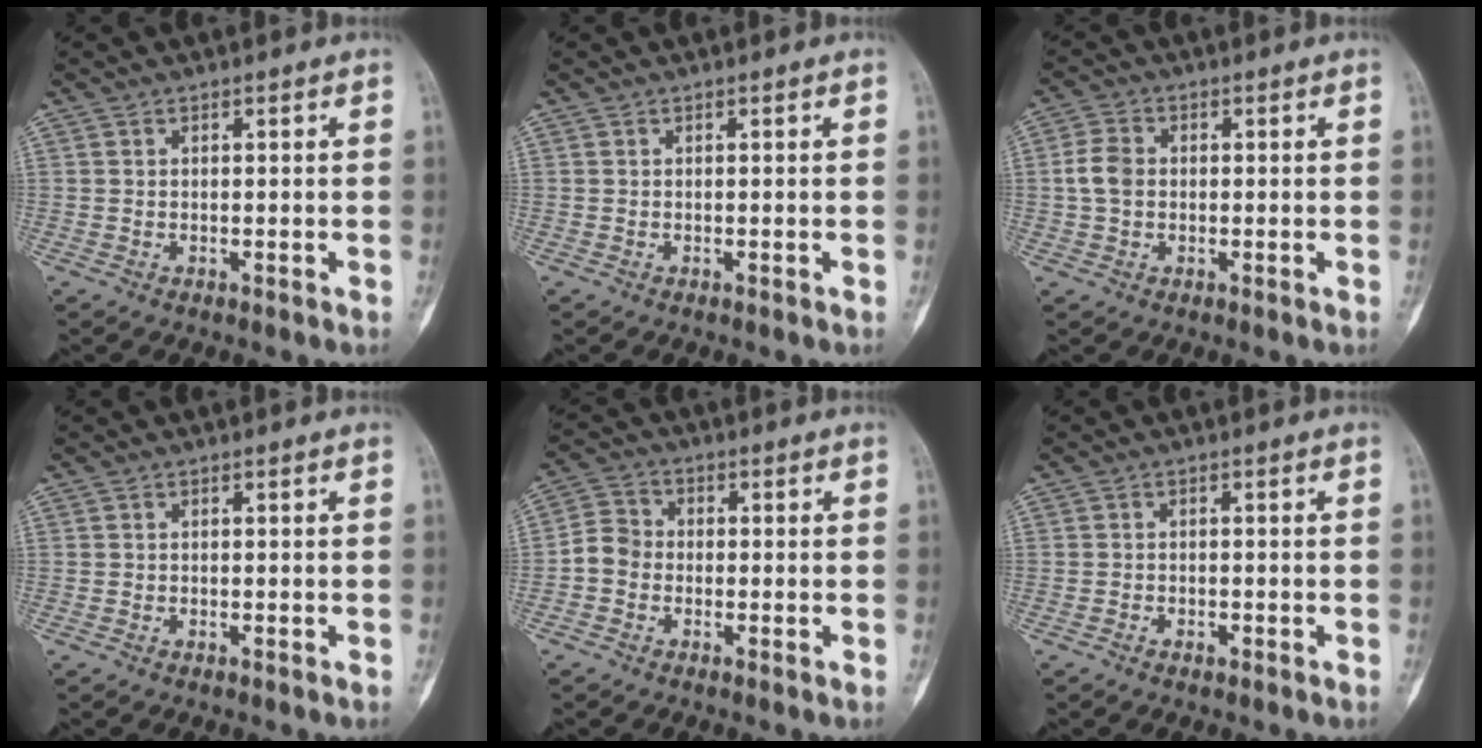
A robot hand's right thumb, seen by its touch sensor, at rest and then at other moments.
{"total": 0.0}
{"total": 4.8, "force": [0.1, 3.7, 3.1], "torque": [-0.062, 0.009, -0.002]}
{"total": 0.0}
{"total": 4.8, "force": [-1.2, 4.1, 2.1], "torque": [-0.026, 0.015, -0.037]}
{"total": 1.3, "force": [-0.8, 0.7, 0.7], "torque": [-0.013, 0.006, -0.015]}